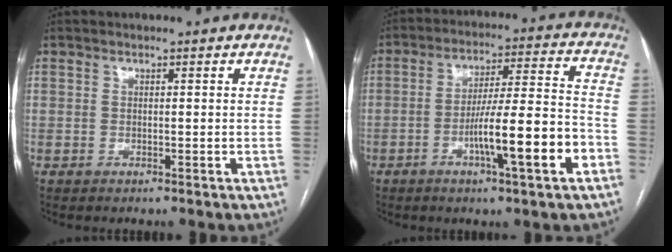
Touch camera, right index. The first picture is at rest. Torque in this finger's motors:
{"motor_torque": [1.91, -0.23, 0.90, 0.20]}